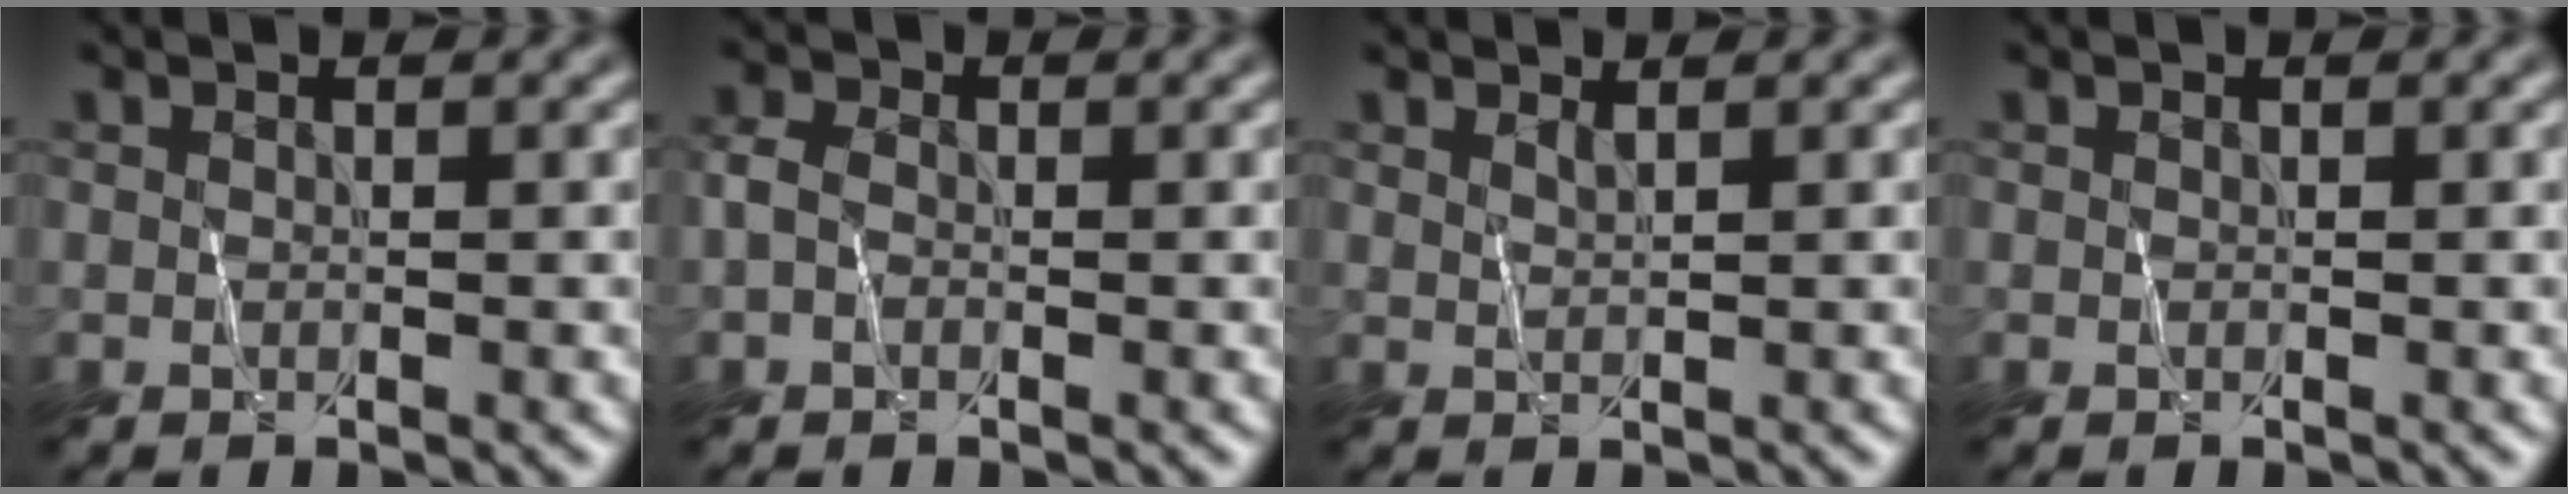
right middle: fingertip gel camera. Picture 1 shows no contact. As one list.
[{"total": 1.6, "force": [-0.6, 1.2, 0.9], "torque": [-0.020, 0.010, -0.010]}, {"total": 0.5, "force": [0.5, 0.1, 0.0], "torque": [0.003, 0.002, 0.019]}, {"total": 0.0}]